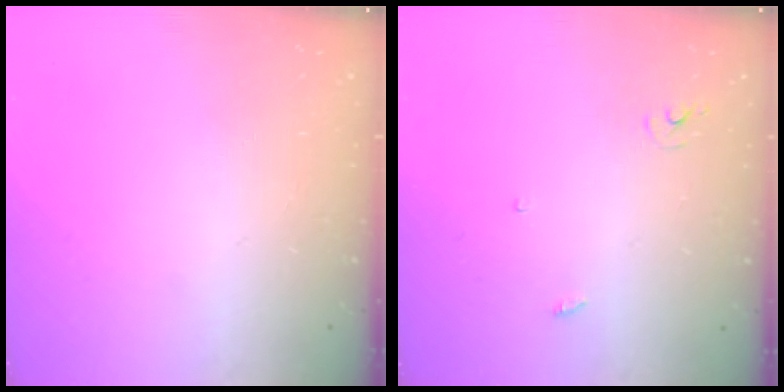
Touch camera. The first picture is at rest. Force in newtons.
{"total": 2.4, "press": 2.4, "slide": 0.2}